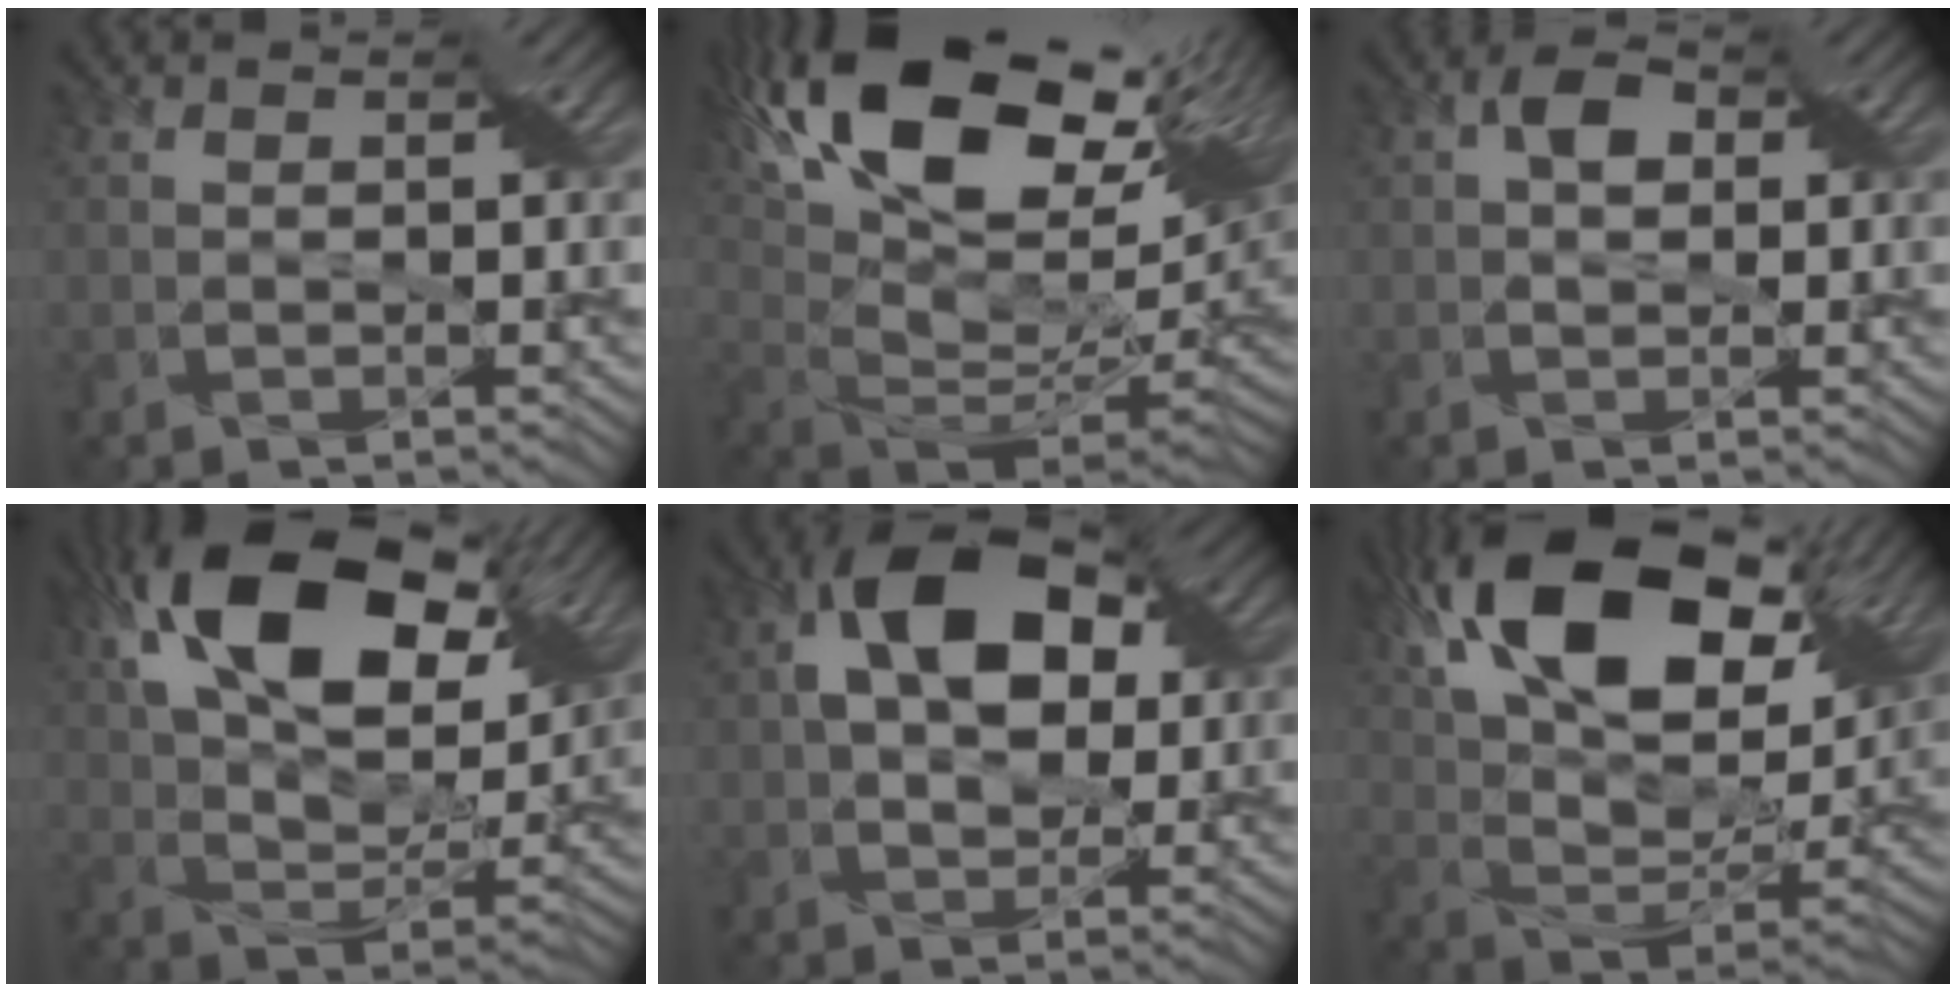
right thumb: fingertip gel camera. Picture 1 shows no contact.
{"total": 21.2, "force": [10.0, 10.1, 15.8], "torque": [-0.296, 0.027, 0.178]}
{"total": 2.0, "force": [0.4, 1.6, 1.2], "torque": [-0.023, 0.003, 0.003]}
{"total": 18.7, "force": [9.2, 10.0, 12.9], "torque": [-0.244, 0.030, 0.129]}
{"total": 12.9, "force": [3.7, 8.0, 9.4], "torque": [-0.166, 0.030, 0.048]}
{"total": 20.4, "force": [10.7, 10.6, 13.8], "torque": [-0.274, 0.045, 0.161]}